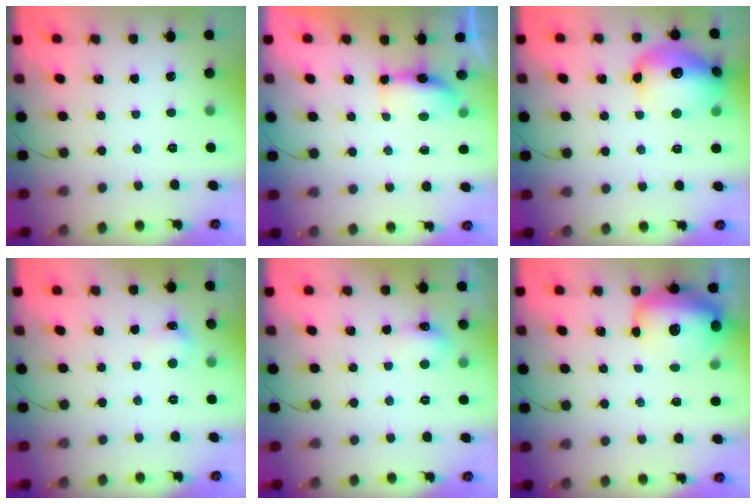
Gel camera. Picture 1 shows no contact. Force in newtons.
{"total": 5.2, "press": 5.2, "slide": 0.9}
{"total": 18.0, "press": 17.9, "slide": 1.8}
{"total": 5.7, "press": 5.4, "slide": 1.8}
{"total": 5.8, "press": 5.7, "slide": 1.3}
{"total": 22.4, "press": 19.2, "slide": 11.5}